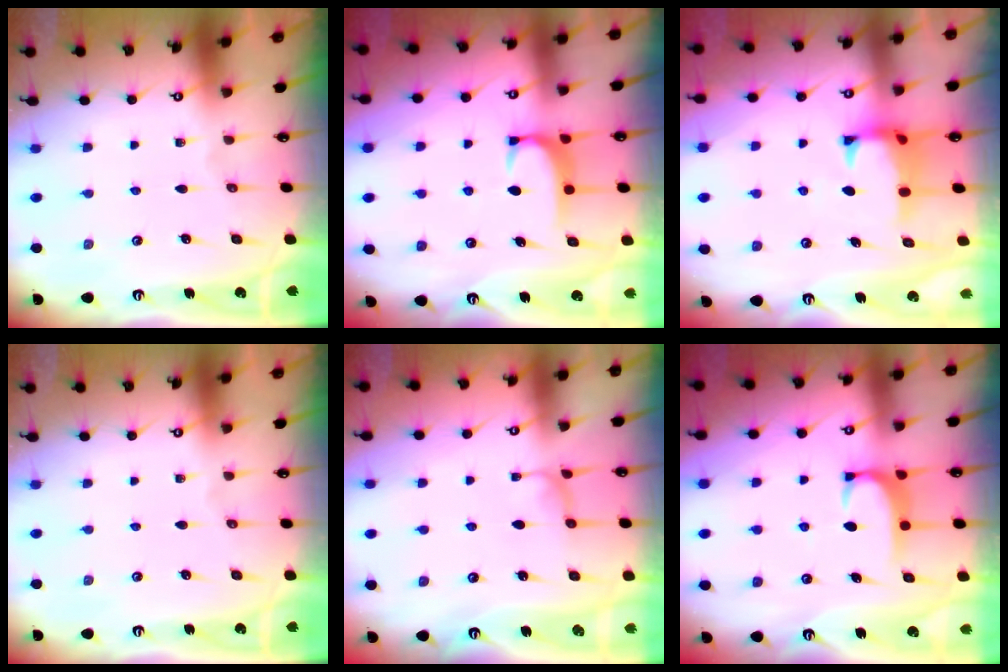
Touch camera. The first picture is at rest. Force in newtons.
{"total": 1.6, "press": 1.6, "slide": 0.5}
{"total": 0.8, "press": 0.2, "slide": 0.8}
{"total": 0.0}
{"total": 1.1, "press": 0.9, "slide": 0.6}
{"total": 1.8, "press": 1.7, "slide": 0.5}